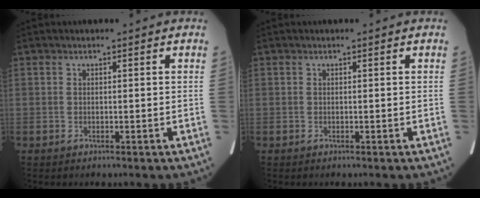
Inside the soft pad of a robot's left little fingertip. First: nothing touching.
{"total": 0.0}